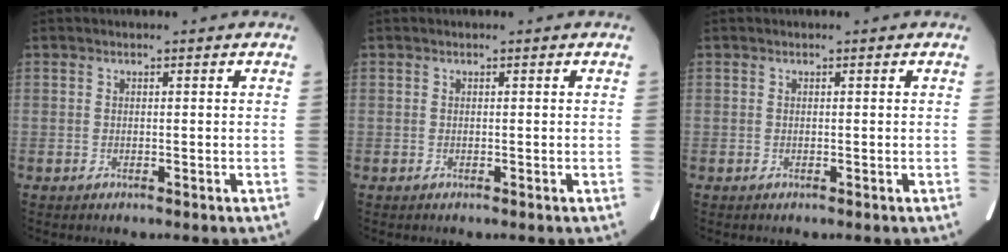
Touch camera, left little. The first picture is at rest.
{"total": 0.0}
{"total": 0.0}